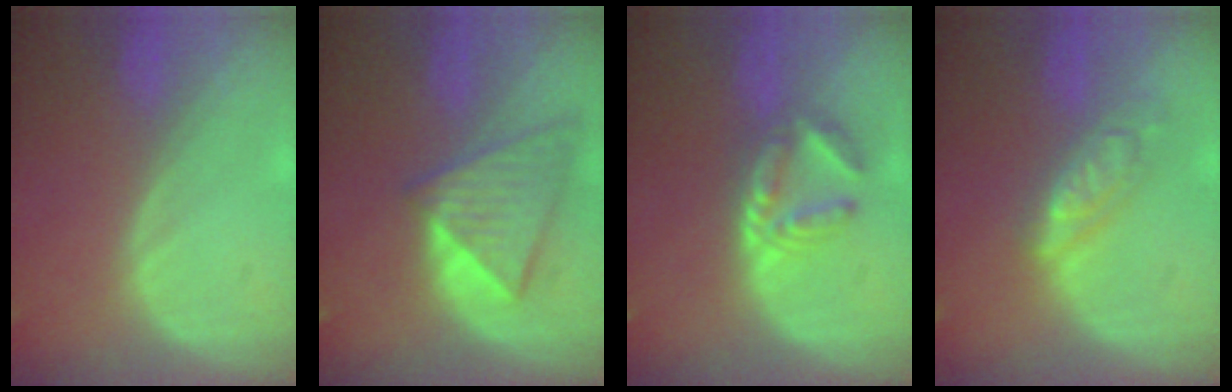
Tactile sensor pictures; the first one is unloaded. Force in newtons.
{"total": 7.7, "press": 7.1, "slide": 3.0}
{"total": 5.9, "press": 5.3, "slide": 2.5}
{"total": 6.0, "press": 5.1, "slide": 3.0}